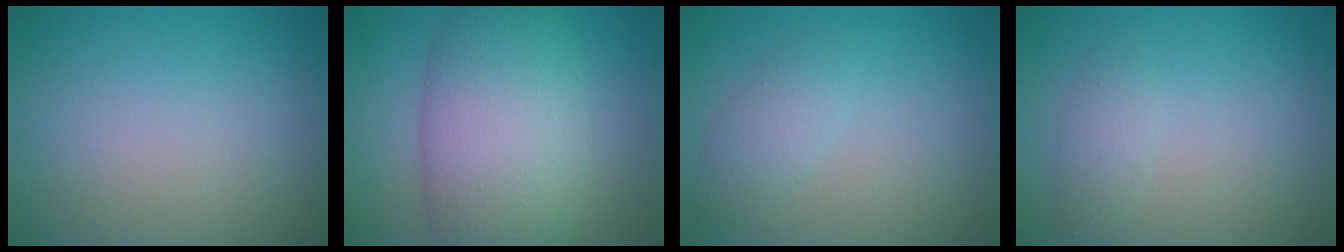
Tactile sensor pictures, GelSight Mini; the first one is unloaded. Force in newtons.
{"total": 10.3, "press": 10.3, "slide": 0.5}
{"total": 2.0, "press": 2.0, "slide": 0.2}
{"total": 1.5, "press": 1.5, "slide": 0.1}